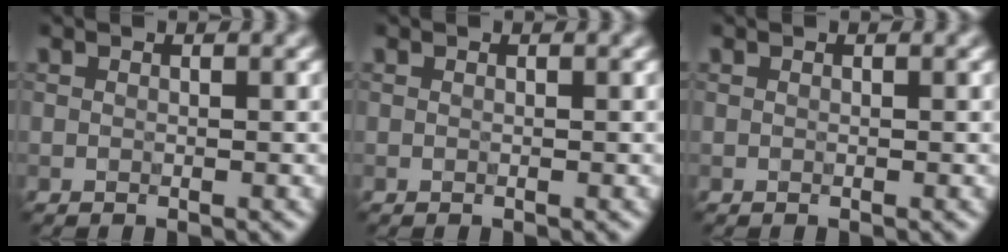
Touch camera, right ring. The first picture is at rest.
{"total": 0.0}
{"total": 0.0}